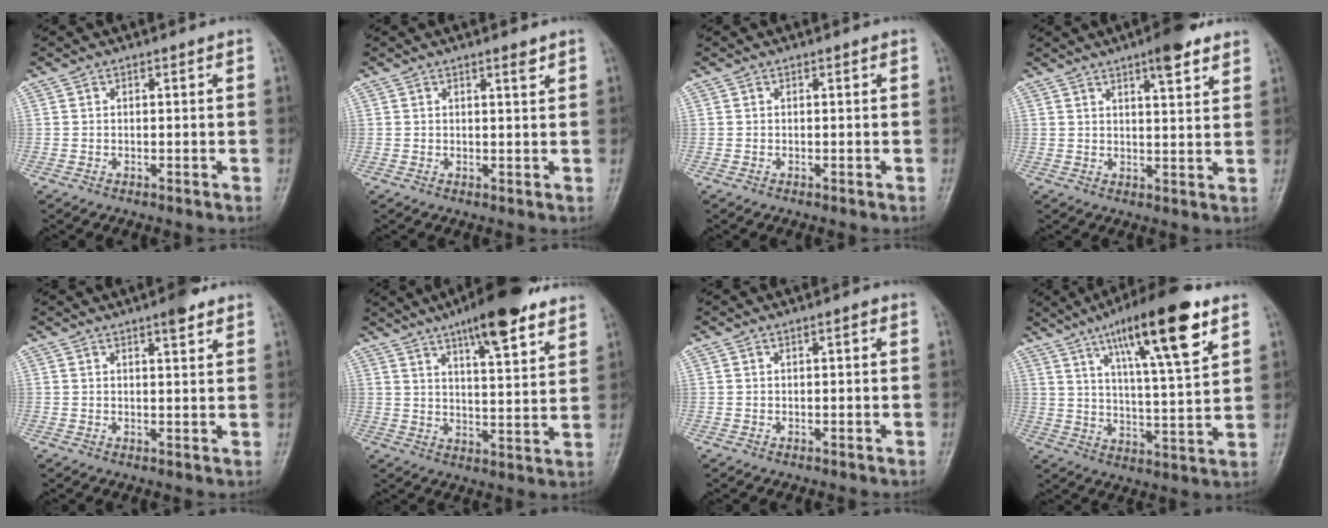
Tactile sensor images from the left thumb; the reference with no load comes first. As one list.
[{"total": 1.6, "force": [1.2, 0.2, 1.1], "torque": [-0.016, -0.008, 0.018]}, {"total": 0.0}, {"total": 7.4, "force": [4.9, 1.8, 5.3], "torque": [-0.067, -0.024, 0.067]}, {"total": 3.9, "force": [2.6, 0.9, 2.7], "torque": [-0.033, -0.013, 0.035]}, {"total": 15.5, "force": [10.3, 3.9, 10.9], "torque": [-0.139, -0.044, 0.156]}, {"total": 0.9, "force": [0.3, 0.2, 0.8], "torque": [-0.014, 0.002, 0.004]}, {"total": 18.3, "force": [9.9, 3.5, 15.0], "torque": [-0.227, -0.037, 0.162]}]